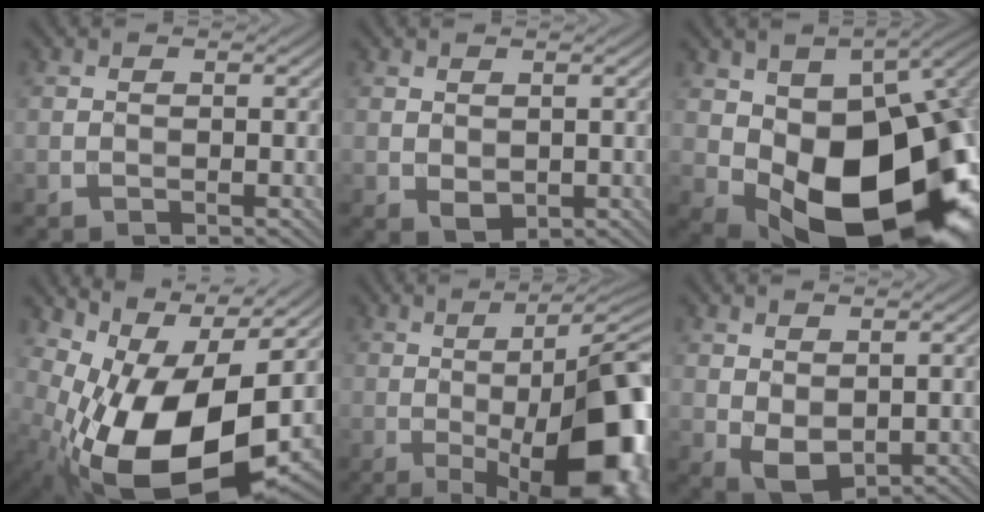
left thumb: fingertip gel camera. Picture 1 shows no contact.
{"total": 1.7, "force": [0.5, 1.3, 0.9], "torque": [-0.024, -0.003, 0.017]}
{"total": 19.4, "force": [-3.5, 12.3, 14.7], "torque": [-0.214, -0.053, -0.022]}
{"total": 16.8, "force": [-0.9, 8.9, 14.1], "torque": [-0.248, -0.026, -0.001]}
{"total": 18.8, "force": [-4.4, 6.2, 17.2], "torque": [-0.215, 0.007, -0.060]}
{"total": 3.9, "force": [0.8, 2.7, 2.8], "torque": [-0.069, -0.006, 0.022]}